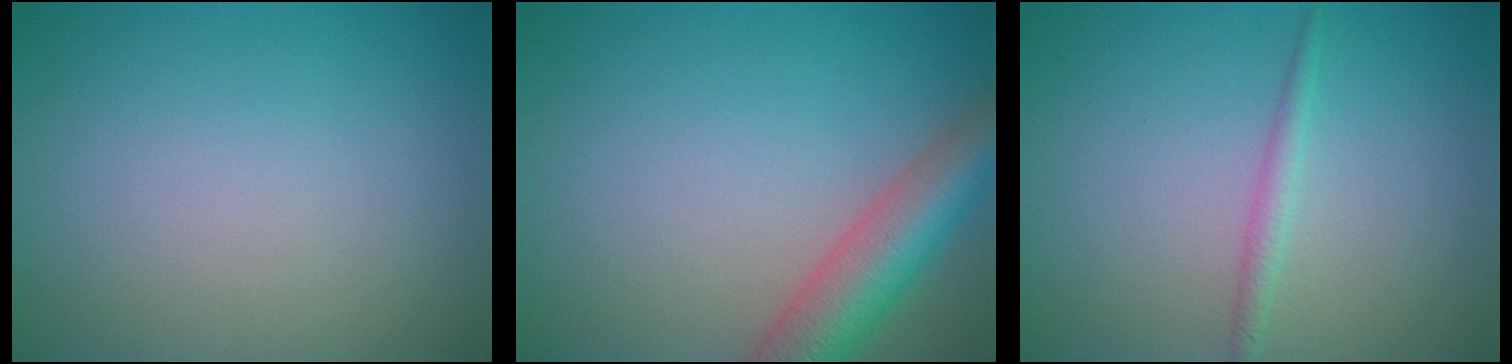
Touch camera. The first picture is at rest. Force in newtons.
{"total": 6.0, "press": 6.0, "slide": 0.4}
{"total": 1.3, "press": 1.3, "slide": 0.0}